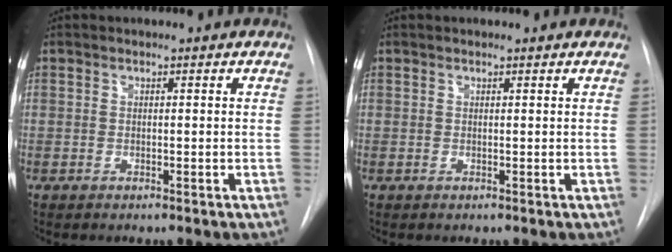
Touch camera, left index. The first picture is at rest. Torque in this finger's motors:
{"motor_torque": [0.01, -0.04, -0.07, -0.01]}